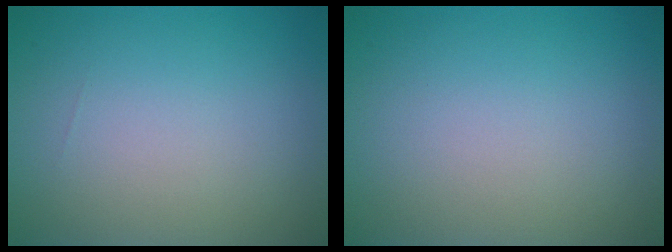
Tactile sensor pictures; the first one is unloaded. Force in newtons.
{"total": 0.0}